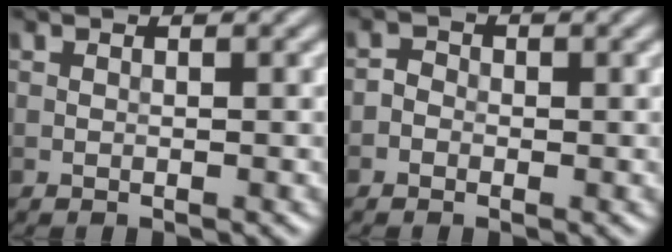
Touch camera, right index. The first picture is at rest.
{"total": 1.2, "force": [-0.5, 1.1, 0.4], "torque": [0.004, 0.004, -0.018]}